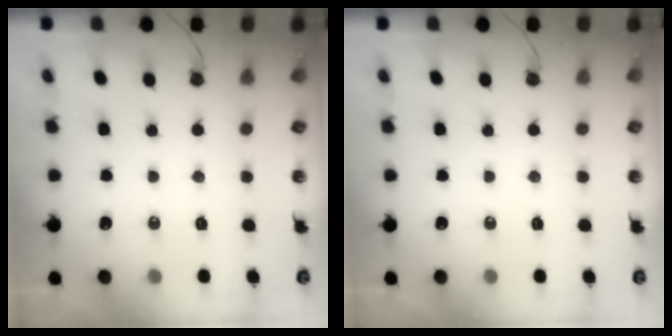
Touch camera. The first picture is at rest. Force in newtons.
{"total": 0.0}